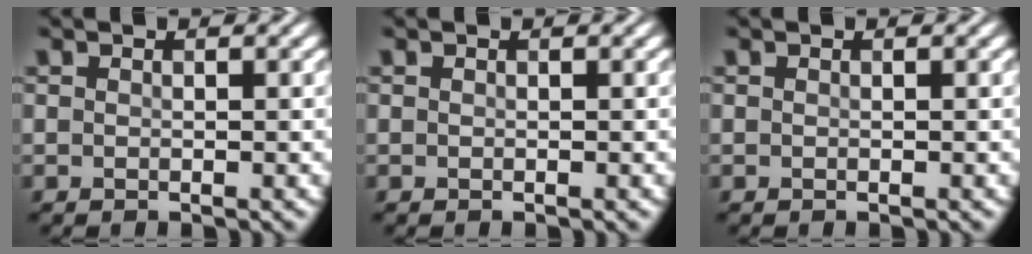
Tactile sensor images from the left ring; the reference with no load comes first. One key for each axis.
{"total": 0.0}
{"total": 0.0}